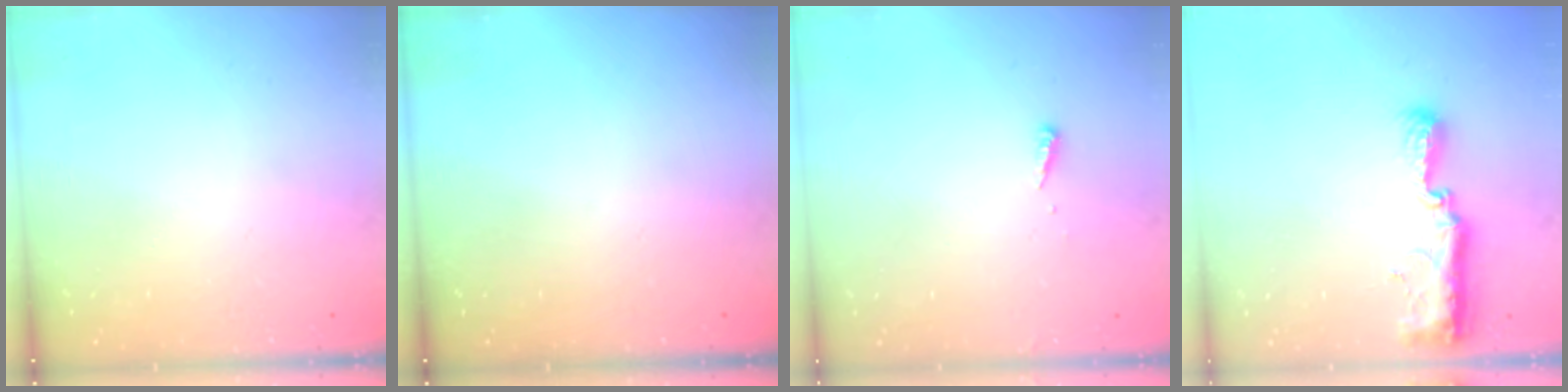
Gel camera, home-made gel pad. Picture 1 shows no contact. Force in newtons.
{"total": 0.0}
{"total": 3.5, "press": 3.5, "slide": 0.2}
{"total": 9.4, "press": 9.4, "slide": 0.8}